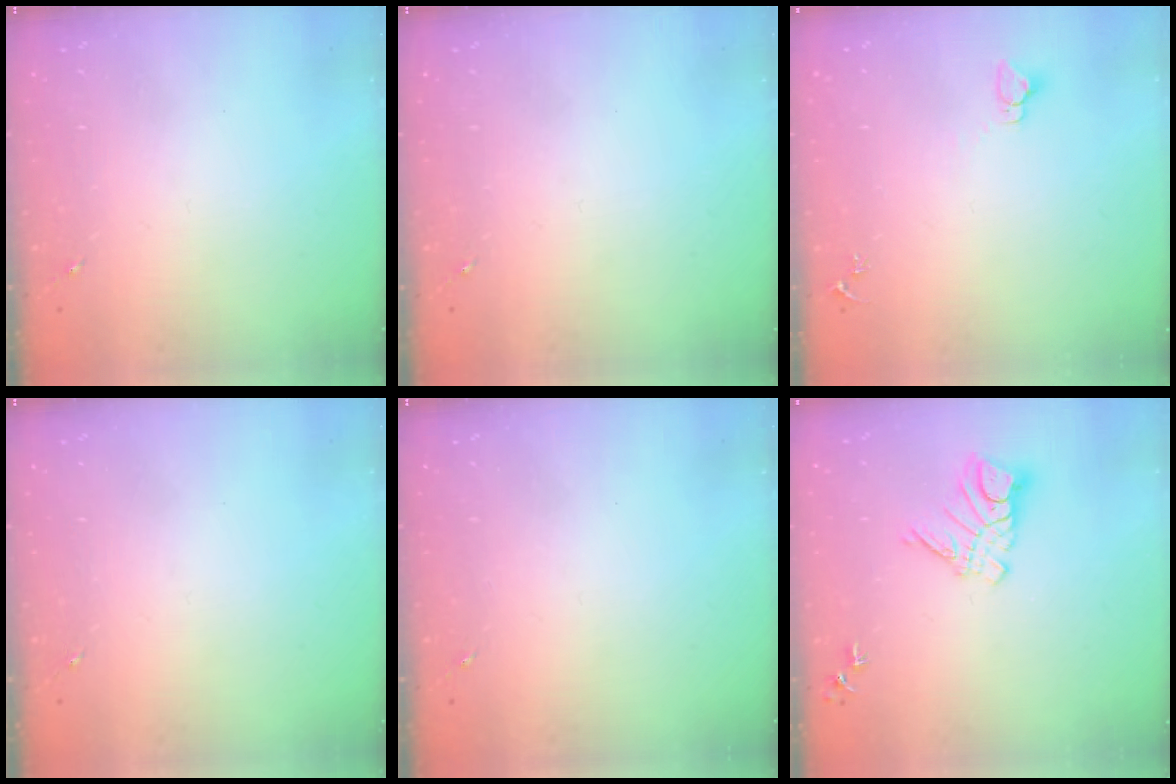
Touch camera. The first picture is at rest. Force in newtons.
{"total": 0.0}
{"total": 2.8, "press": 2.8, "slide": 0.2}
{"total": 0.0}
{"total": 0.0}
{"total": 10.5, "press": 10.4, "slide": 1.0}